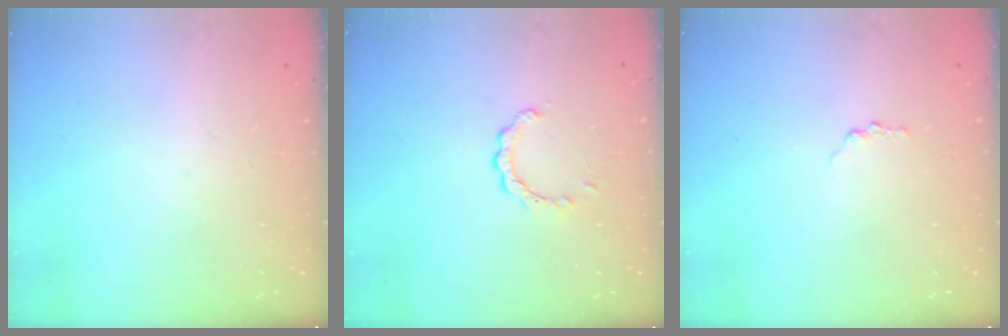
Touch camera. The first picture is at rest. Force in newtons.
{"total": 2.6, "press": 2.6, "slide": 0.2}
{"total": 1.2, "press": 1.2, "slide": 0.2}